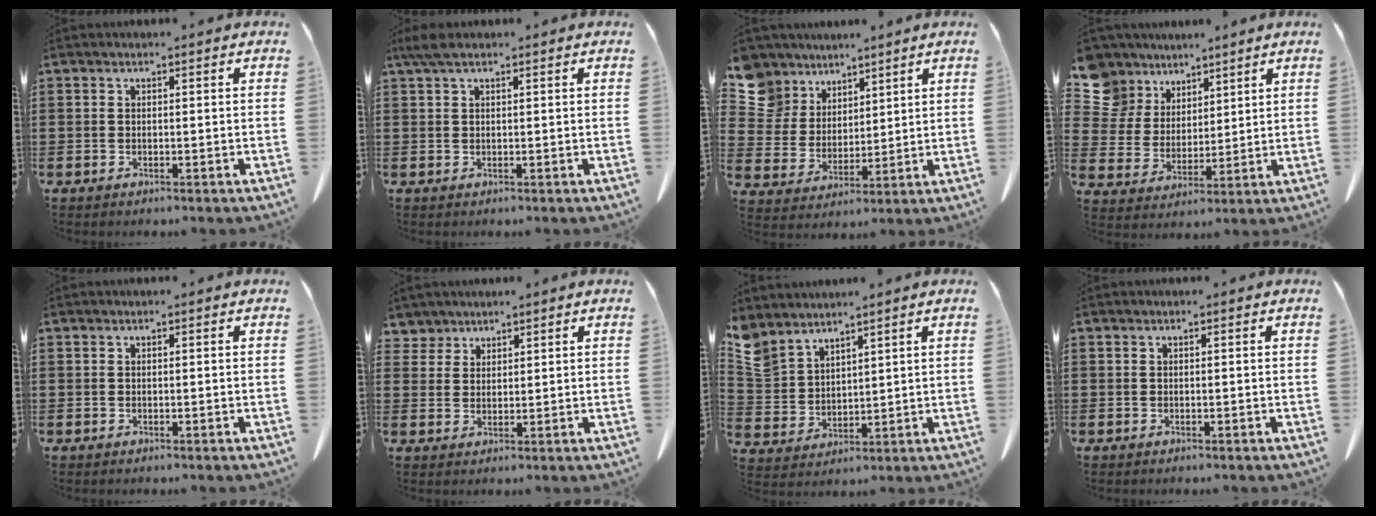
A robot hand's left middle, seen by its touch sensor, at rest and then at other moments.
{"total": 2.2, "force": [1.2, 0.6, 1.7], "torque": [-0.037, 0.004, 0.021]}
{"total": 8.3, "force": [6.5, 5.0, 1.1], "torque": [-0.069, -0.024, 0.126]}
{"total": 8.8, "force": [6.8, 5.5, 1.5], "torque": [-0.070, -0.025, 0.131]}
{"total": 0.0}
{"total": 3.1, "force": [2.5, 1.9, 0.2], "torque": [-0.018, 0.006, 0.047]}
{"total": 5.1, "force": [4.4, 2.3, 1.0], "torque": [-0.044, -0.015, 0.083]}
{"total": 0.0}